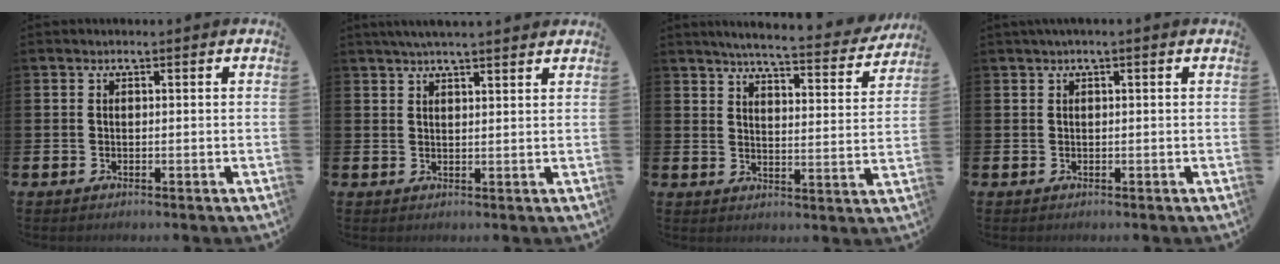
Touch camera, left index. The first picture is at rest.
{"total": 3.4, "force": [3.2, -0.1, 1.1], "torque": [-0.029, -0.005, 0.059]}
{"total": 5.5, "force": [5.2, 0.1, 1.8], "torque": [-0.044, -0.040, 0.085]}
{"total": 0.8, "force": [0.3, -0.1, 0.7], "torque": [-0.020, 0.005, 0.007]}